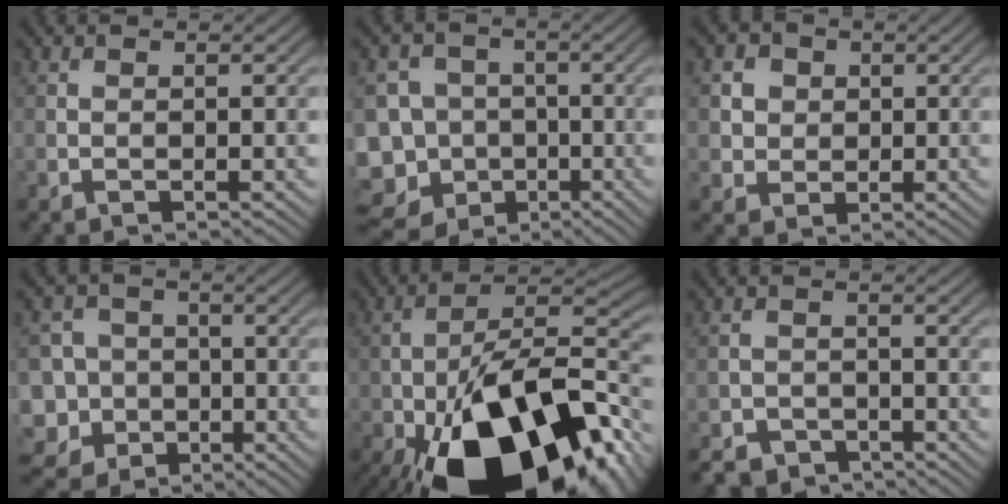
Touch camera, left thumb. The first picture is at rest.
{"total": 14.5, "force": [-6.7, 12.2, 4.3], "torque": [-0.137, -0.028, -0.125]}
{"total": 5.6, "force": [1.7, 5.0, 1.9], "torque": [-0.069, 0.007, 0.023]}
{"total": 10.2, "force": [-3.6, 9.1, 2.8], "torque": [-0.099, -0.015, -0.090]}
{"total": 22.5, "force": [-11.4, 10.6, 16.3], "torque": [-0.285, -0.038, -0.168]}
{"total": 4.0, "force": [-3.2, 2.2, 0.8], "torque": [-0.010, 0.000, -0.059]}